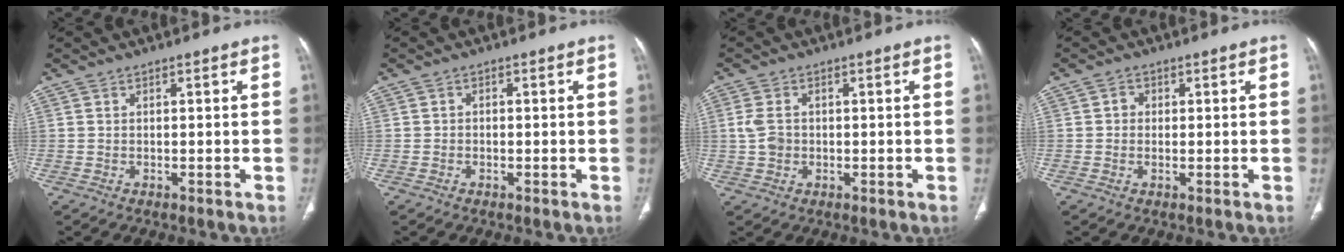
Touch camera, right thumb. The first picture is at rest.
{"total": 0.5, "force": [-0.2, 0.5, 0.2], "torque": [0.002, 0.004, -0.007]}
{"total": 3.4, "force": [0.0, 2.6, 2.2], "torque": [-0.047, 0.005, 0.000]}
{"total": 1.5, "force": [0.2, 1.3, 0.7], "torque": [-0.005, 0.004, 0.000]}